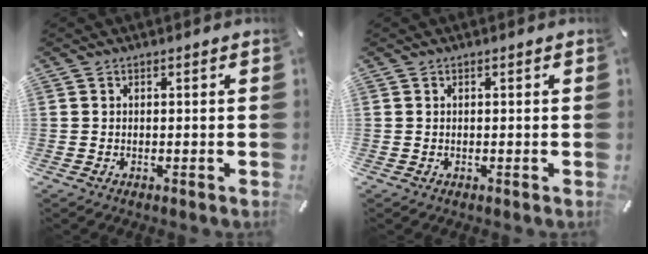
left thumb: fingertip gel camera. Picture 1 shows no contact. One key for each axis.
{"total": 0.0}